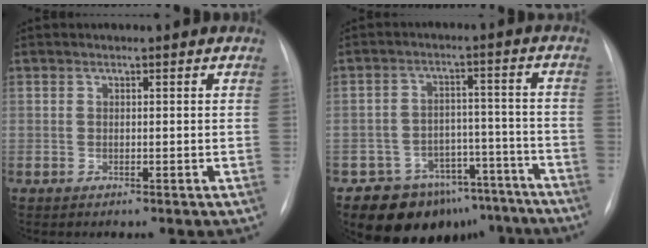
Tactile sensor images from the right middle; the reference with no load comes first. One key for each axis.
{"total": 12.7, "fx": -10.1, "fy": 7.4, "fz": 2.4, "tx": -0.011, "ty": 0.052, "tz": -0.132}